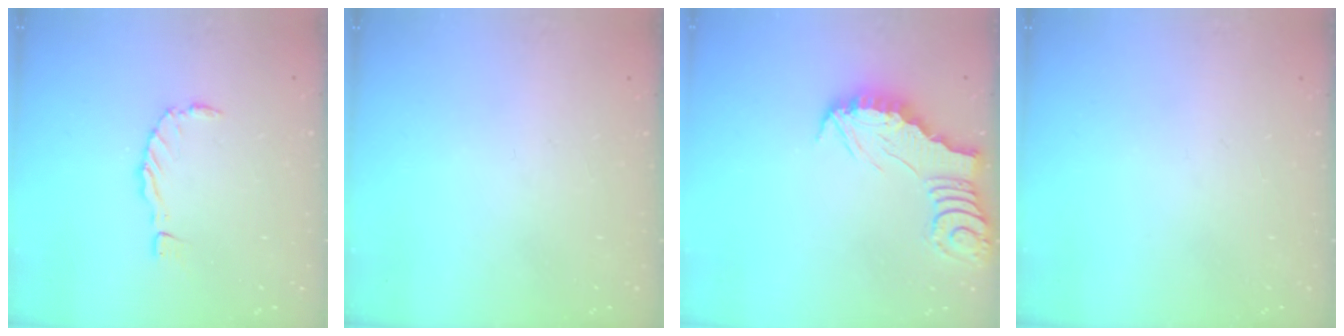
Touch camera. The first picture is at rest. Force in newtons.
{"total": 0.0}
{"total": 2.4, "press": 2.4, "slide": 0.2}
{"total": 0.0}